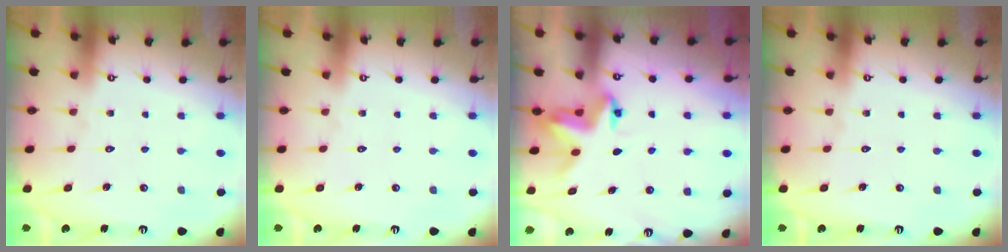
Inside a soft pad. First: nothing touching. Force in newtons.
{"total": 0.0}
{"total": 3.8, "press": 3.8, "slide": 0.5}
{"total": 0.0}